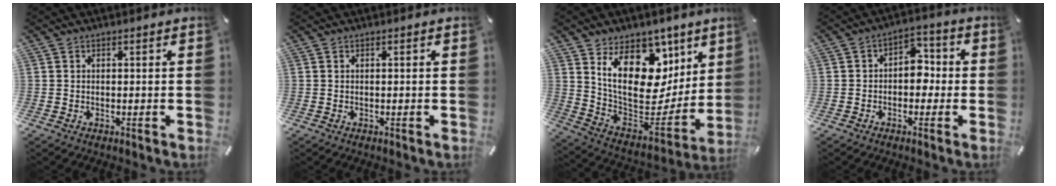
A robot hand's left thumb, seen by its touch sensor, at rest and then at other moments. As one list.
[{"total": 0.0}, {"total": 20.4, "force": [9.2, 13.6, 12.1], "torque": [-0.172, -0.082, 0.165]}, {"total": 6.4, "force": [-1.0, 4.6, 4.4], "torque": [-0.059, 0.010, -0.023]}]